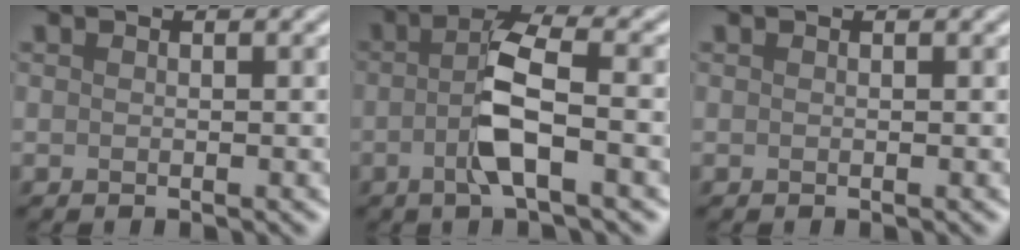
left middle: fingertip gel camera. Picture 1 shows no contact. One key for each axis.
{"total": 5.1, "fx": -1.2, "fy": 1.2, "fz": 4.8, "tx": -0.094, "ty": 0.009, "tz": -0.030}
{"total": 0.0}